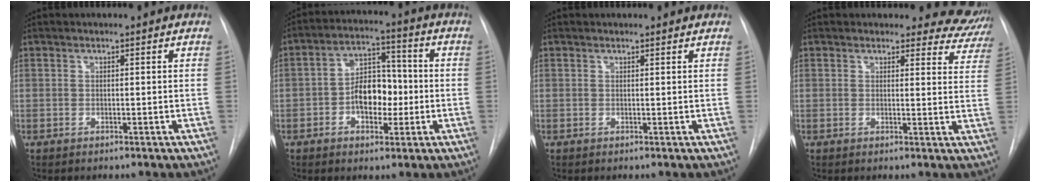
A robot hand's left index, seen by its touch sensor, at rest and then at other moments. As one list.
[{"total": 8.2, "force": [-1.8, 5.0, 6.3], "torque": [-0.108, 0.021, -0.032]}, {"total": 1.4, "force": [1.3, 0.5, 0.3], "torque": [-0.011, 0.009, 0.009]}, {"total": 7.3, "force": [6.7, 2.7, -0.6], "torque": [0.050, -0.036, 0.033]}]